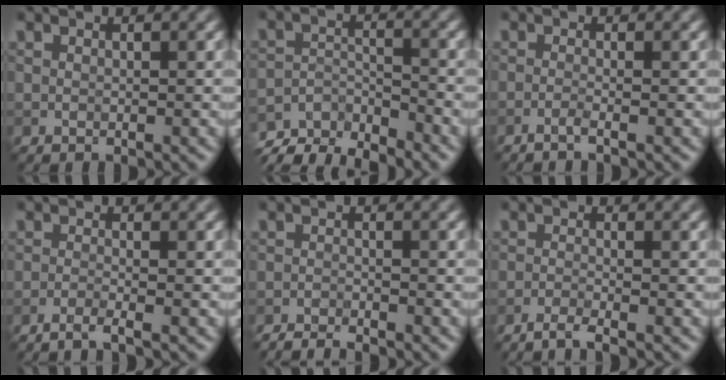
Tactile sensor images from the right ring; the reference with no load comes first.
{"total": 6.3, "force": [-5.7, 1.7, 2.1], "torque": [-0.043, -0.006, -0.104]}
{"total": 1.1, "force": [-0.7, 0.1, 0.9], "torque": [-0.011, -0.001, -0.024]}
{"total": 1.8, "force": [-1.3, 0.2, 1.2], "torque": [-0.018, 0.000, -0.038]}
{"total": 2.6, "force": [-2.5, 0.1, 0.5], "torque": [-0.013, -0.003, -0.049]}
{"total": 2.1, "force": [-1.7, 0.2, 1.3], "torque": [-0.024, -0.001, -0.045]}